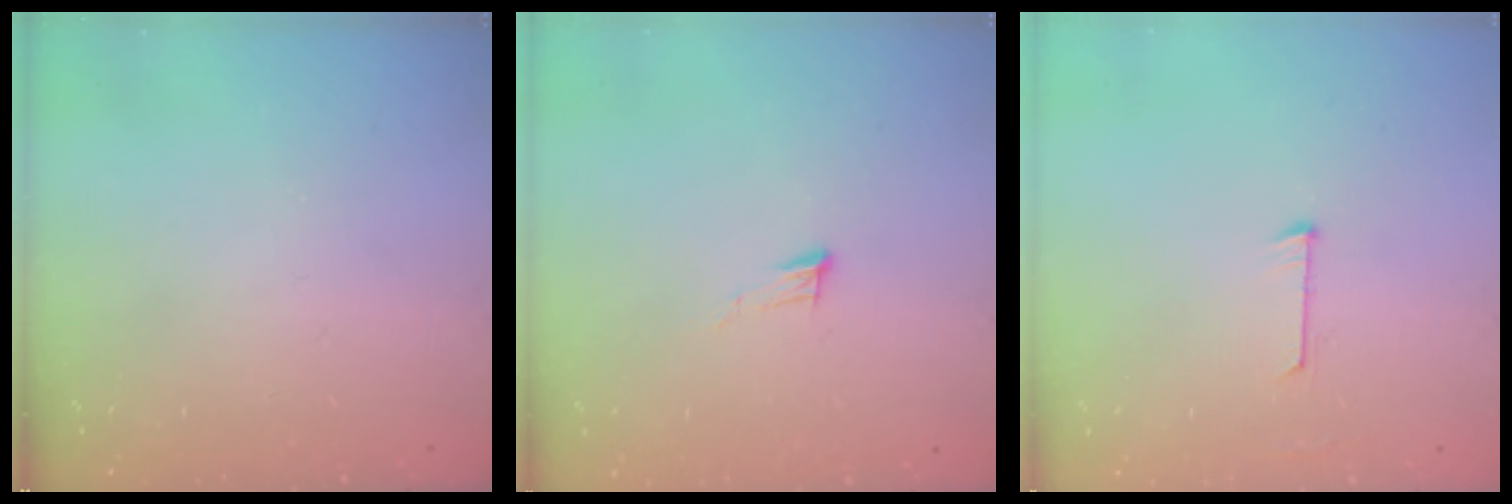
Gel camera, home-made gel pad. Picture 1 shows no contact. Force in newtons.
{"total": 6.3, "press": 6.2, "slide": 1.0}
{"total": 5.9, "press": 5.9, "slide": 0.4}